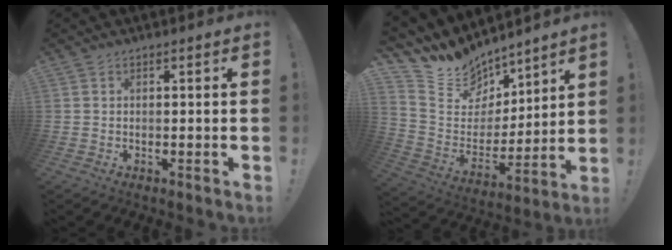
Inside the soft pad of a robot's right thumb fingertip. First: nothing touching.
{"total": 11.7, "force": [9.5, 6.7, 1.4], "torque": [-0.057, -0.082, 0.185]}